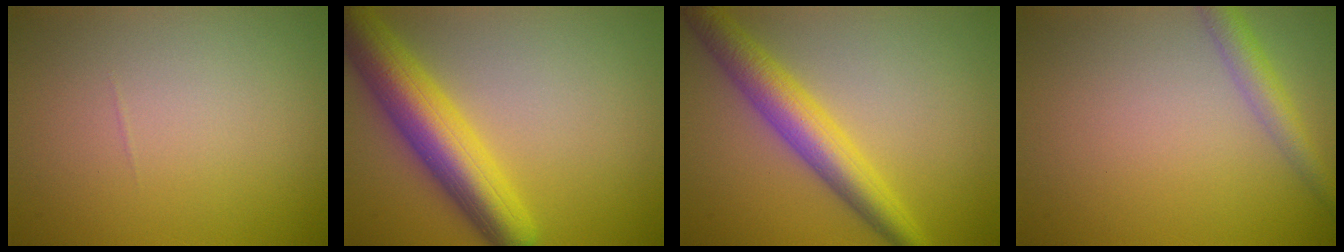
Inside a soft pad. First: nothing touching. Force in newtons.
{"total": 8.0, "press": 8.0, "slide": 0.4}
{"total": 5.6, "press": 5.6, "slide": 0.1}
{"total": 2.8, "press": 2.8, "slide": 0.1}